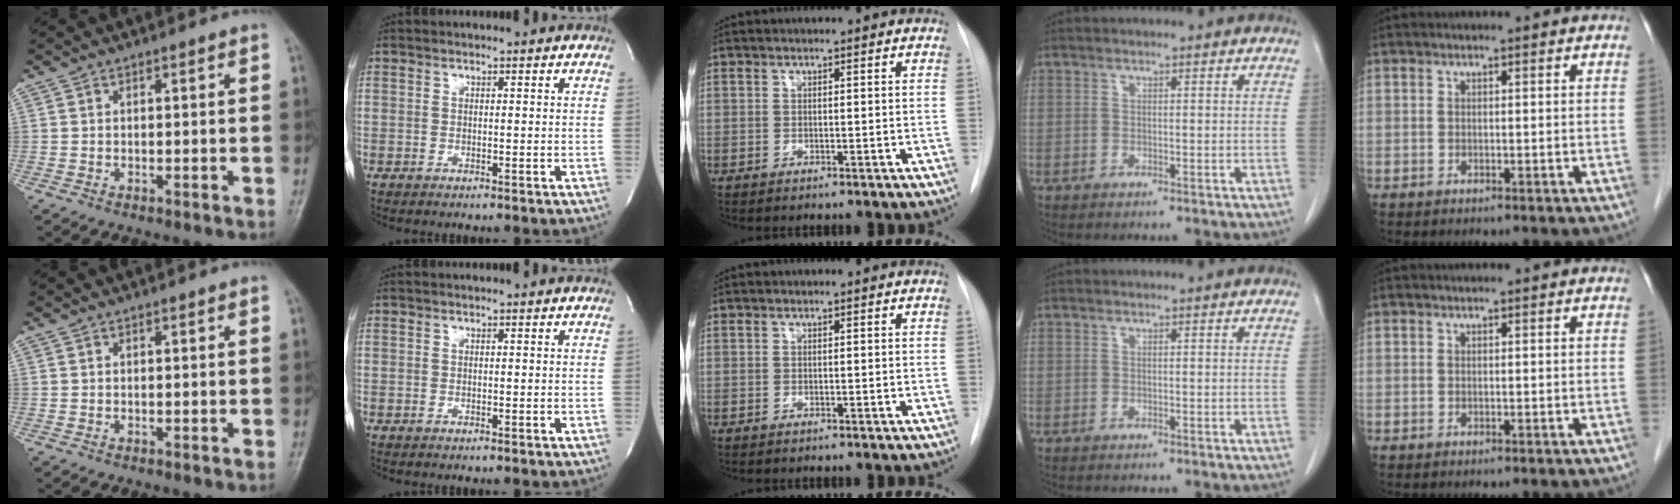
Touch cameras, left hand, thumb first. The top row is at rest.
{}